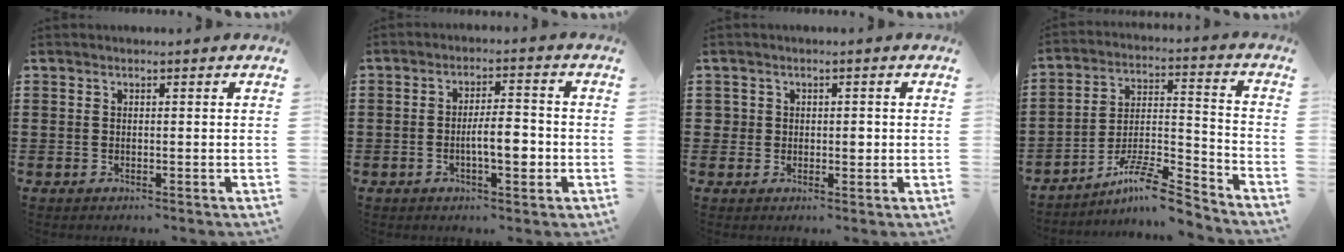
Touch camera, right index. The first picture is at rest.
{"total": 6.0, "force": [-1.4, 2.1, 5.4], "torque": [-0.091, 0.001, -0.029]}
{"total": 1.9, "force": [0.0, 1.5, 1.1], "torque": [-0.018, 0.004, -0.004]}
{"total": 10.2, "force": [-8.5, 1.6, 5.4], "torque": [-0.086, 0.021, -0.161]}